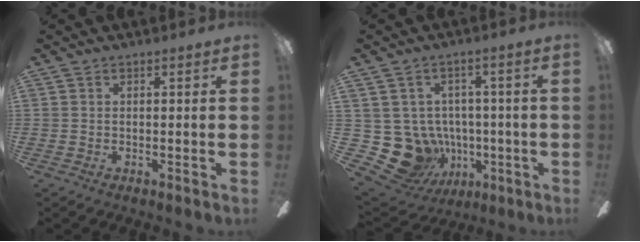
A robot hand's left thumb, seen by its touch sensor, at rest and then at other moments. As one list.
[{"total": 12.6, "force": [-2.6, 11.4, 4.6], "torque": [-0.132, -0.003, -0.027]}]